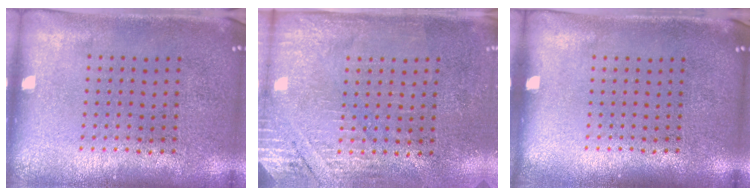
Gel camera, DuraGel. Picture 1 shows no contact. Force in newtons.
{"total": 2.8, "press": 2.5, "slide": 1.3}
{"total": 0.0}